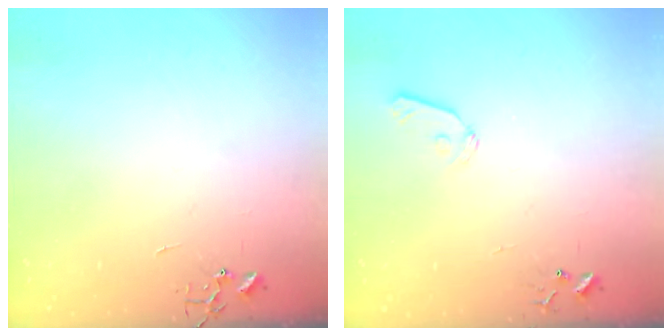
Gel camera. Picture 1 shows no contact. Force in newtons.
{"total": 7.3, "press": 7.3, "slide": 0.7}